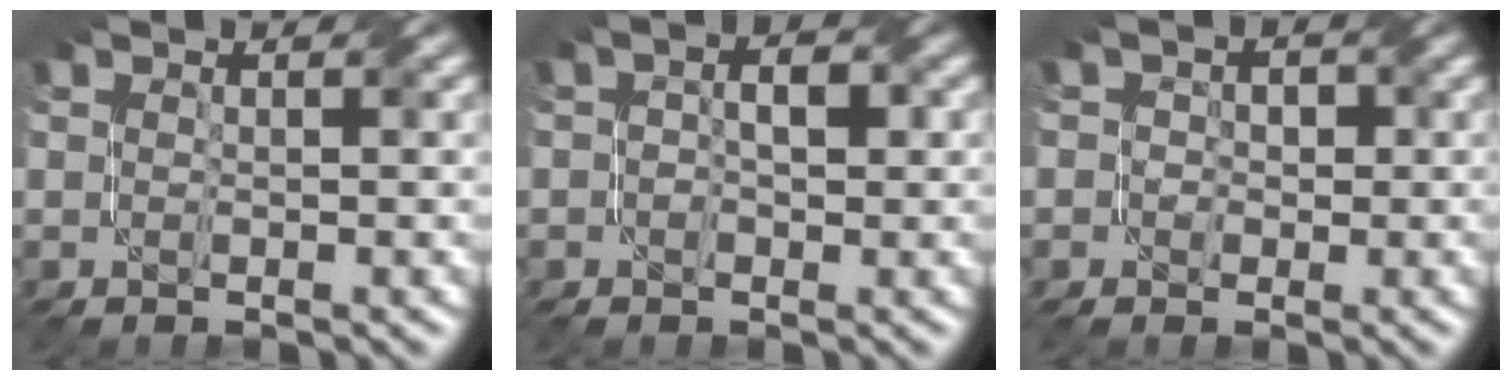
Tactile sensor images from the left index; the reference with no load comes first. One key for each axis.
{"total": 2.9, "fx": -0.1, "fy": 1.9, "fz": 2.2, "tx": -0.031, "ty": 0.007, "tz": -0.004}
{"total": 2.7, "fx": -0.2, "fy": 2.5, "fz": 0.9, "tx": -0.001, "ty": 0.008, "tz": -0.028}